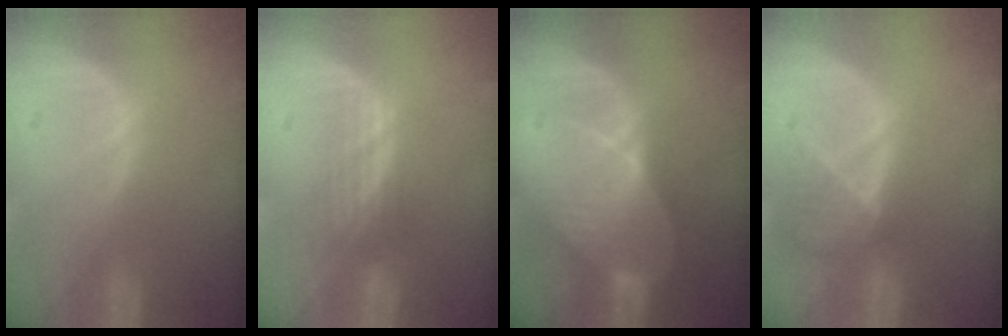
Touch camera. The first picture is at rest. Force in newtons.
{"total": 2.8, "press": 2.5, "slide": 1.2}
{"total": 7.4, "press": 6.9, "slide": 2.6}
{"total": 3.8, "press": 3.5, "slide": 1.4}